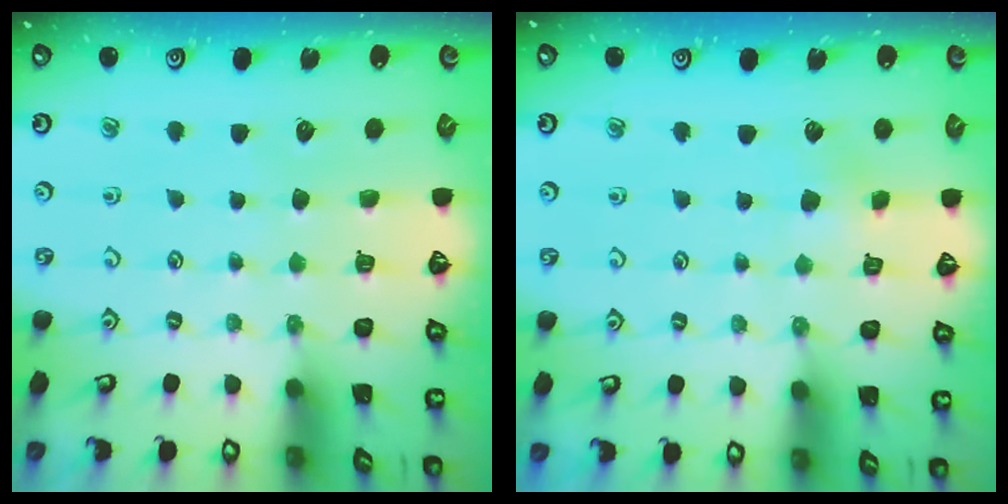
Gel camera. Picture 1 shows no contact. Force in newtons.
{"total": 2.9, "press": 2.9, "slide": 0.3}